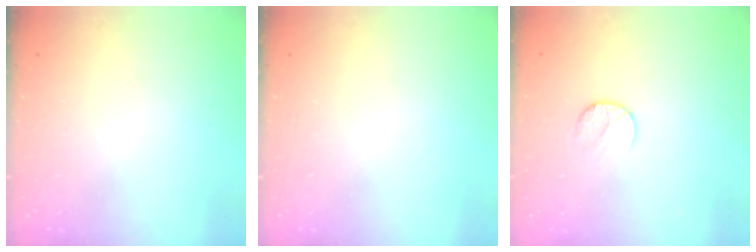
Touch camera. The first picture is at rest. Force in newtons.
{"total": 0.0}
{"total": 5.9, "press": 5.8, "slide": 0.6}